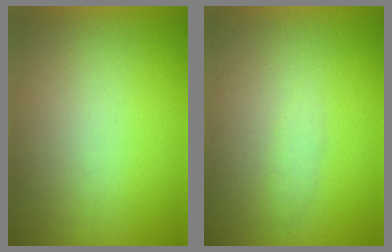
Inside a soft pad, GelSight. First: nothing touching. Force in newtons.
{"total": 1.5}